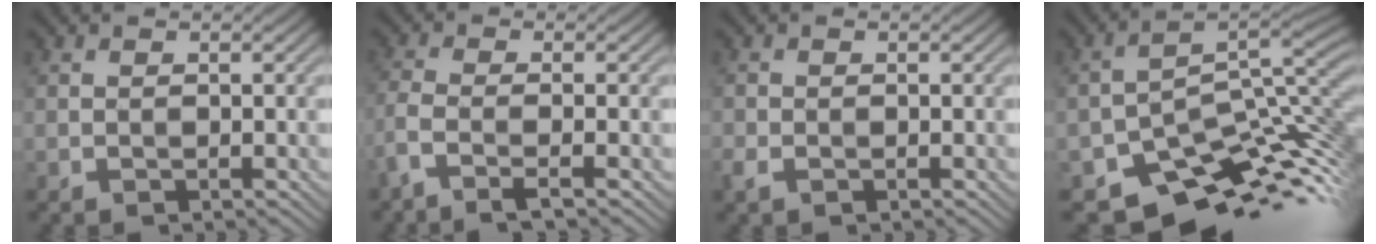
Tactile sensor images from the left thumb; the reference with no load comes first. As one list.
[{"total": 4.3, "force": [-2.5, 0.8, 3.4], "torque": [-0.074, -0.004, -0.067]}, {"total": 1.7, "force": [-1.0, 0.9, 1.0], "torque": [-0.030, -0.005, -0.024]}, {"total": 12.8, "force": [-5.8, 7.1, 8.9], "torque": [-0.148, -0.032, -0.079]}]